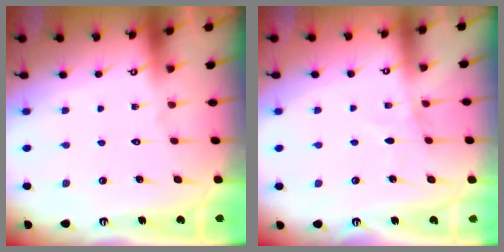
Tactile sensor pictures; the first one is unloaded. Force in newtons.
{"total": 2.3, "press": 2.3, "slide": 0.3}